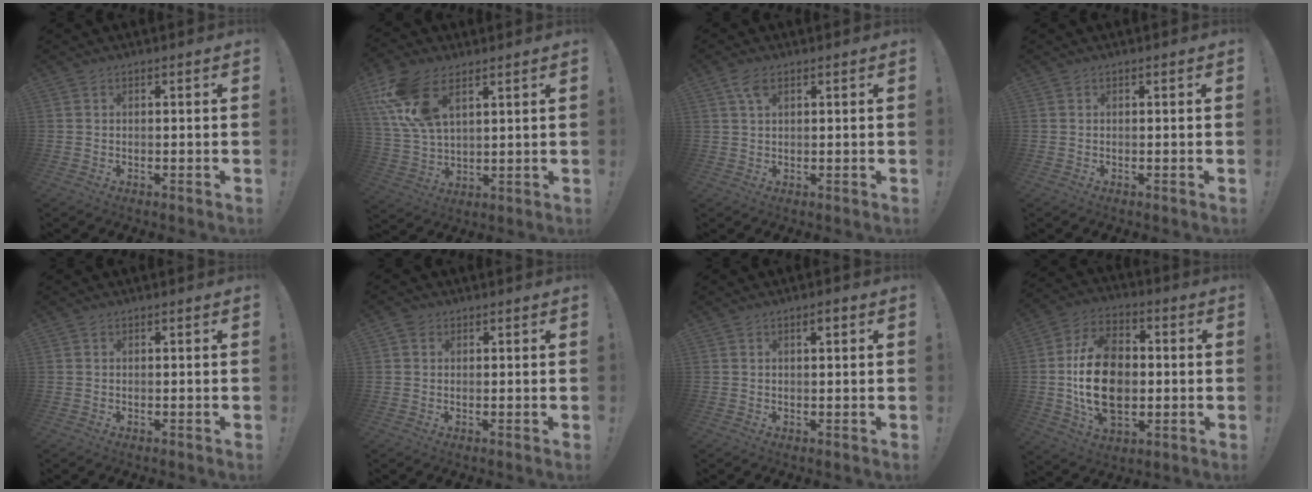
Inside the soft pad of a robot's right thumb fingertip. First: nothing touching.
{"total": 15.3, "force": [7.5, 8.5, 10.2], "torque": [-0.210, -0.019, 0.142]}
{"total": 3.8, "force": [1.8, 1.8, 2.8], "torque": [-0.055, -0.002, 0.033]}
{"total": 0.0}
{"total": 0.0}
{"total": 2.2, "force": [1.1, 1.8, 0.6], "torque": [-0.011, -0.001, 0.020]}
{"total": 2.0, "force": [1.1, 0.5, 1.6], "torque": [-0.018, -0.002, 0.014]}
{"total": 20.5, "force": [-1.0, 14.2, 14.8], "torque": [-0.248, 0.006, -0.015]}